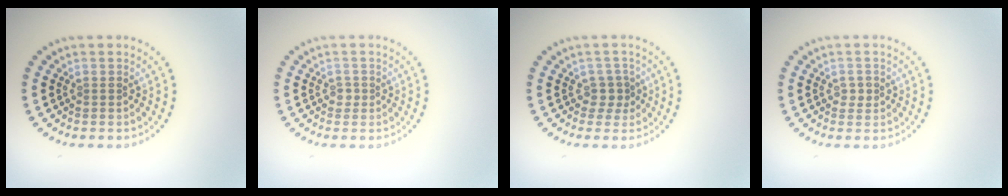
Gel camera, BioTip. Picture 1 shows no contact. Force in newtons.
{"total": 0.8, "press": 0.6, "slide": 0.4}
{"total": 1.7, "press": 1.3, "slide": 1.1}
{"total": 1.1, "press": 1.1, "slide": 0.3}